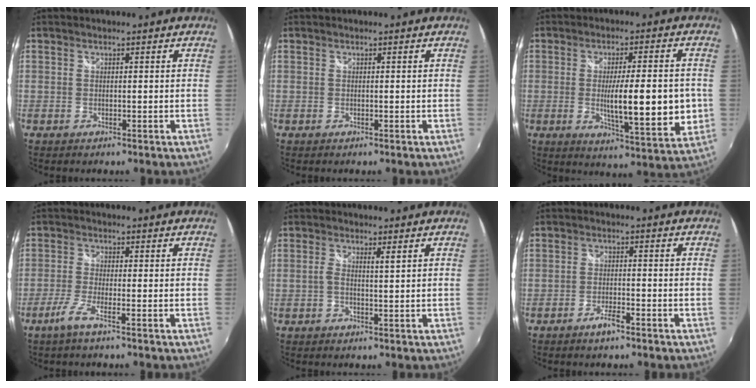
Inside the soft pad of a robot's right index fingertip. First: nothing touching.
{"total": 0.0}
{"total": 14.1, "force": [-1.4, 2.6, 13.8], "torque": [-0.212, -0.026, -0.015]}
{"total": 3.8, "force": [-2.4, -0.4, 2.9], "torque": [-0.078, -0.009, -0.051]}
{"total": 1.7, "force": [0.5, -0.2, 1.6], "torque": [-0.029, -0.001, 0.005]}
{"total": 2.7, "force": [-2.0, 0.6, 1.7], "torque": [-0.045, -0.001, -0.042]}